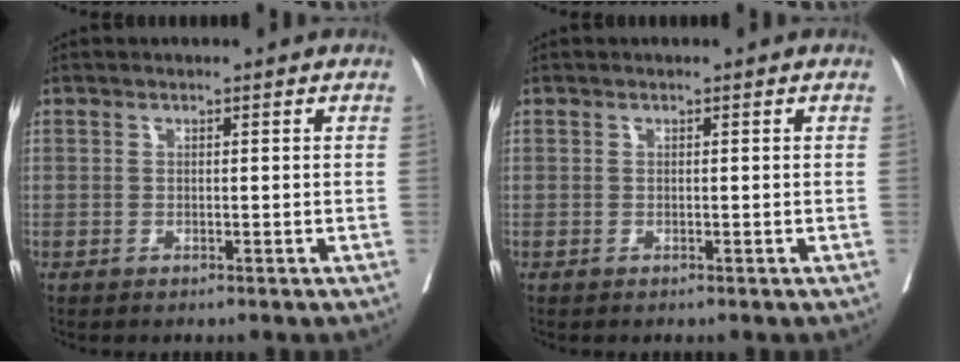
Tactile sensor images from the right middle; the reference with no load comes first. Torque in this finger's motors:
{"motor_torque": [-0.01, 0.08, 0.05, 0.00]}